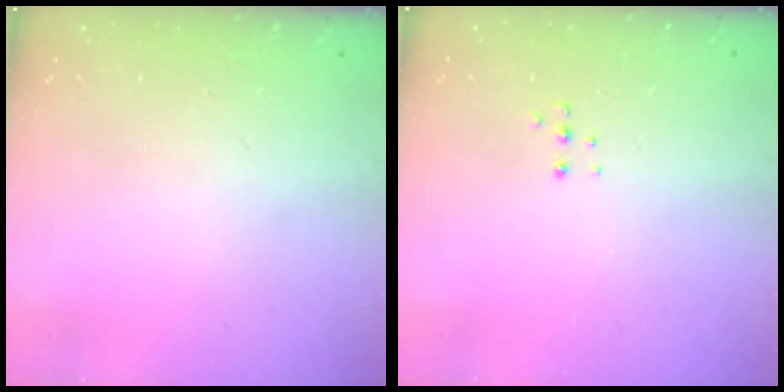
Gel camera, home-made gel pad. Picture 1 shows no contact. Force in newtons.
{"total": 4.0, "press": 3.9, "slide": 0.8}